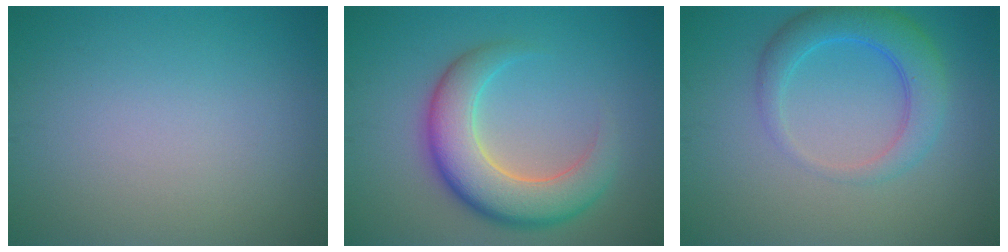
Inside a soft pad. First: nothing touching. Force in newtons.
{"total": 7.3, "press": 7.2, "slide": 0.6}
{"total": 4.3, "press": 4.3, "slide": 0.3}